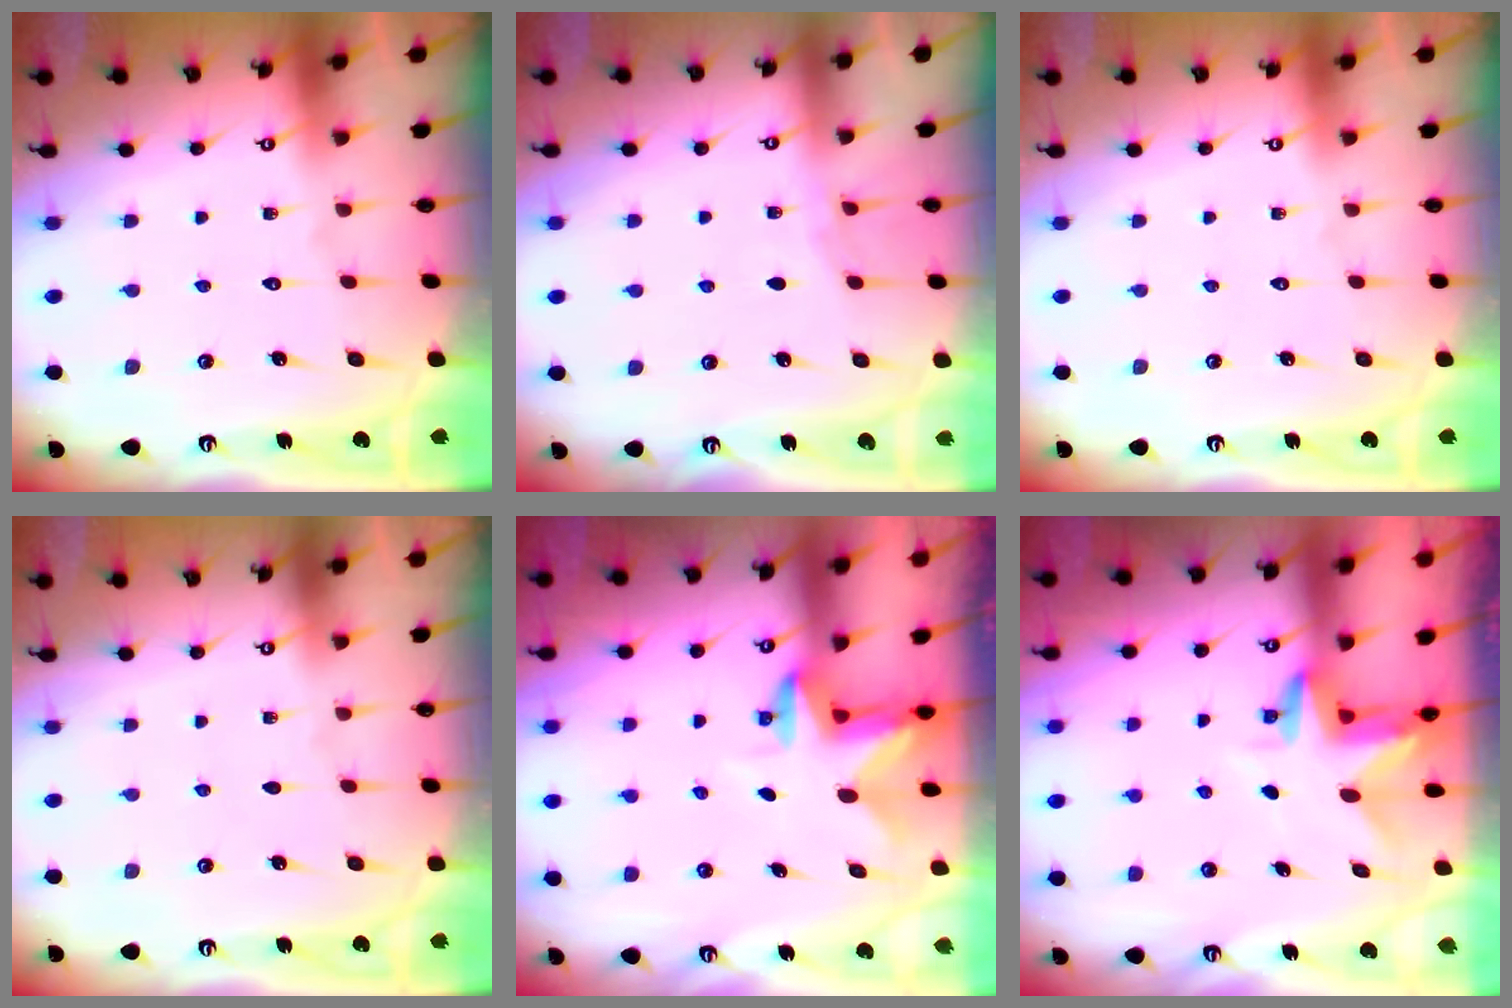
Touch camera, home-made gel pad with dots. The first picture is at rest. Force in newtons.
{"total": 2.8, "press": 2.7, "slide": 0.4}
{"total": 0.0}
{"total": 0.0}
{"total": 2.9, "press": 2.8, "slide": 0.5}
{"total": 4.2, "press": 4.2, "slide": 0.1}